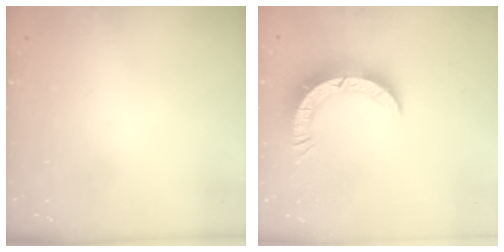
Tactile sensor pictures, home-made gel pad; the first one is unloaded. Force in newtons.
{"total": 7.8, "press": 7.8, "slide": 0.8}